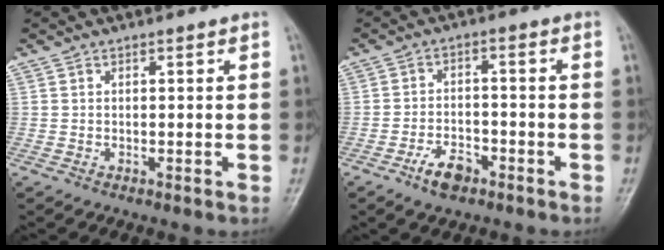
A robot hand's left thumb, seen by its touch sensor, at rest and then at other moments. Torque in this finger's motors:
{"motor_torque": [-0.05, 0.45, 0.54, 0.43, 0.01]}